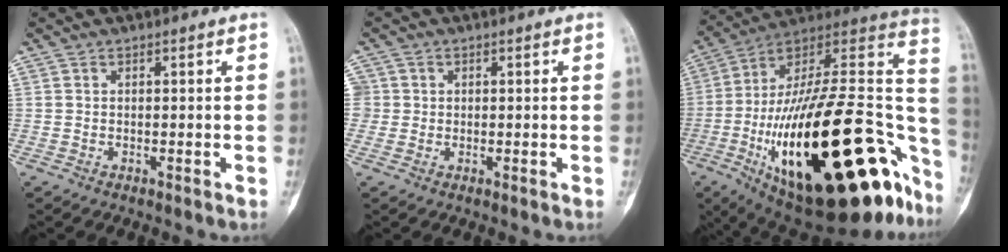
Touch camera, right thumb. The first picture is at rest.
{"total": 2.7, "force": [0.2, 2.7, 0.2], "torque": [0.017, 0.006, 0.003]}
{"total": 45.6, "force": [-14.8, 17.4, 39.4], "torque": [-0.540, 0.066, -0.230]}